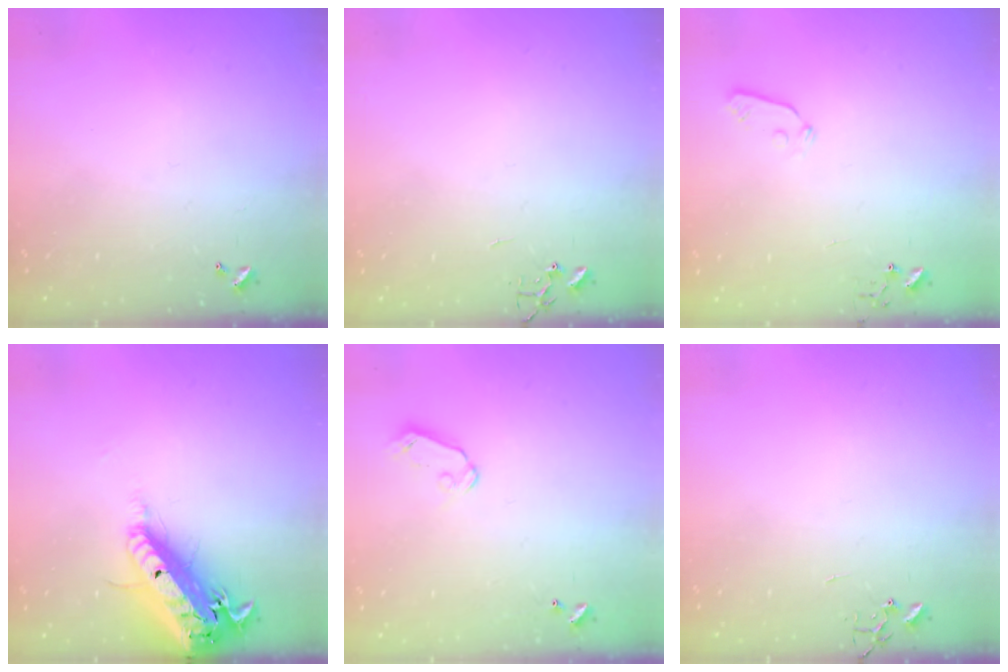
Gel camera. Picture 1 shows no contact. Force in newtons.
{"total": 0.0}
{"total": 3.7, "press": 3.7, "slide": 0.4}
{"total": 21.6, "press": 21.0, "slide": 5.0}
{"total": 5.4, "press": 5.4, "slide": 0.5}
{"total": 0.0}